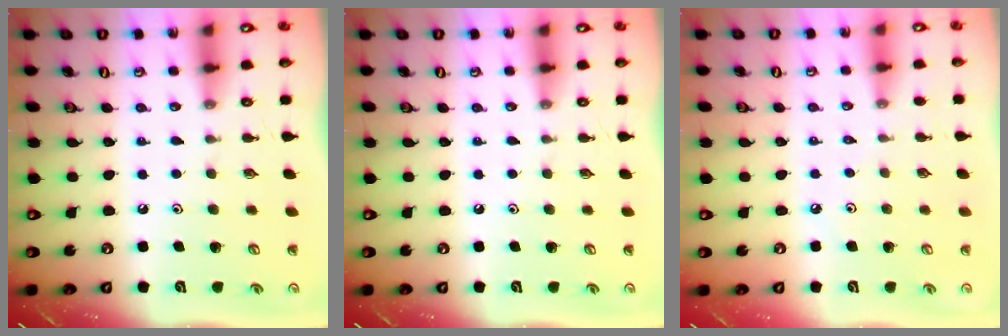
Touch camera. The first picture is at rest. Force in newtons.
{"total": 0.0}
{"total": 0.8, "press": 0.7, "slide": 0.3}